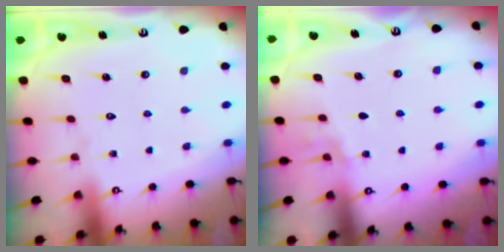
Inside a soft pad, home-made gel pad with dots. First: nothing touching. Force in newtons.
{"total": 2.7, "press": 2.4, "slide": 1.4}